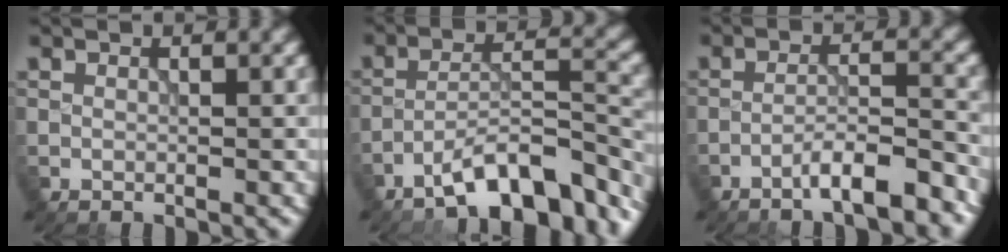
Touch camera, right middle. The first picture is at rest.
{"total": 8.7, "force": [-6.4, 2.2, 5.4], "torque": [-0.080, 0.009, -0.106]}
{"total": 5.4, "force": [-3.8, 0.9, 3.7], "torque": [-0.053, 0.013, -0.065]}